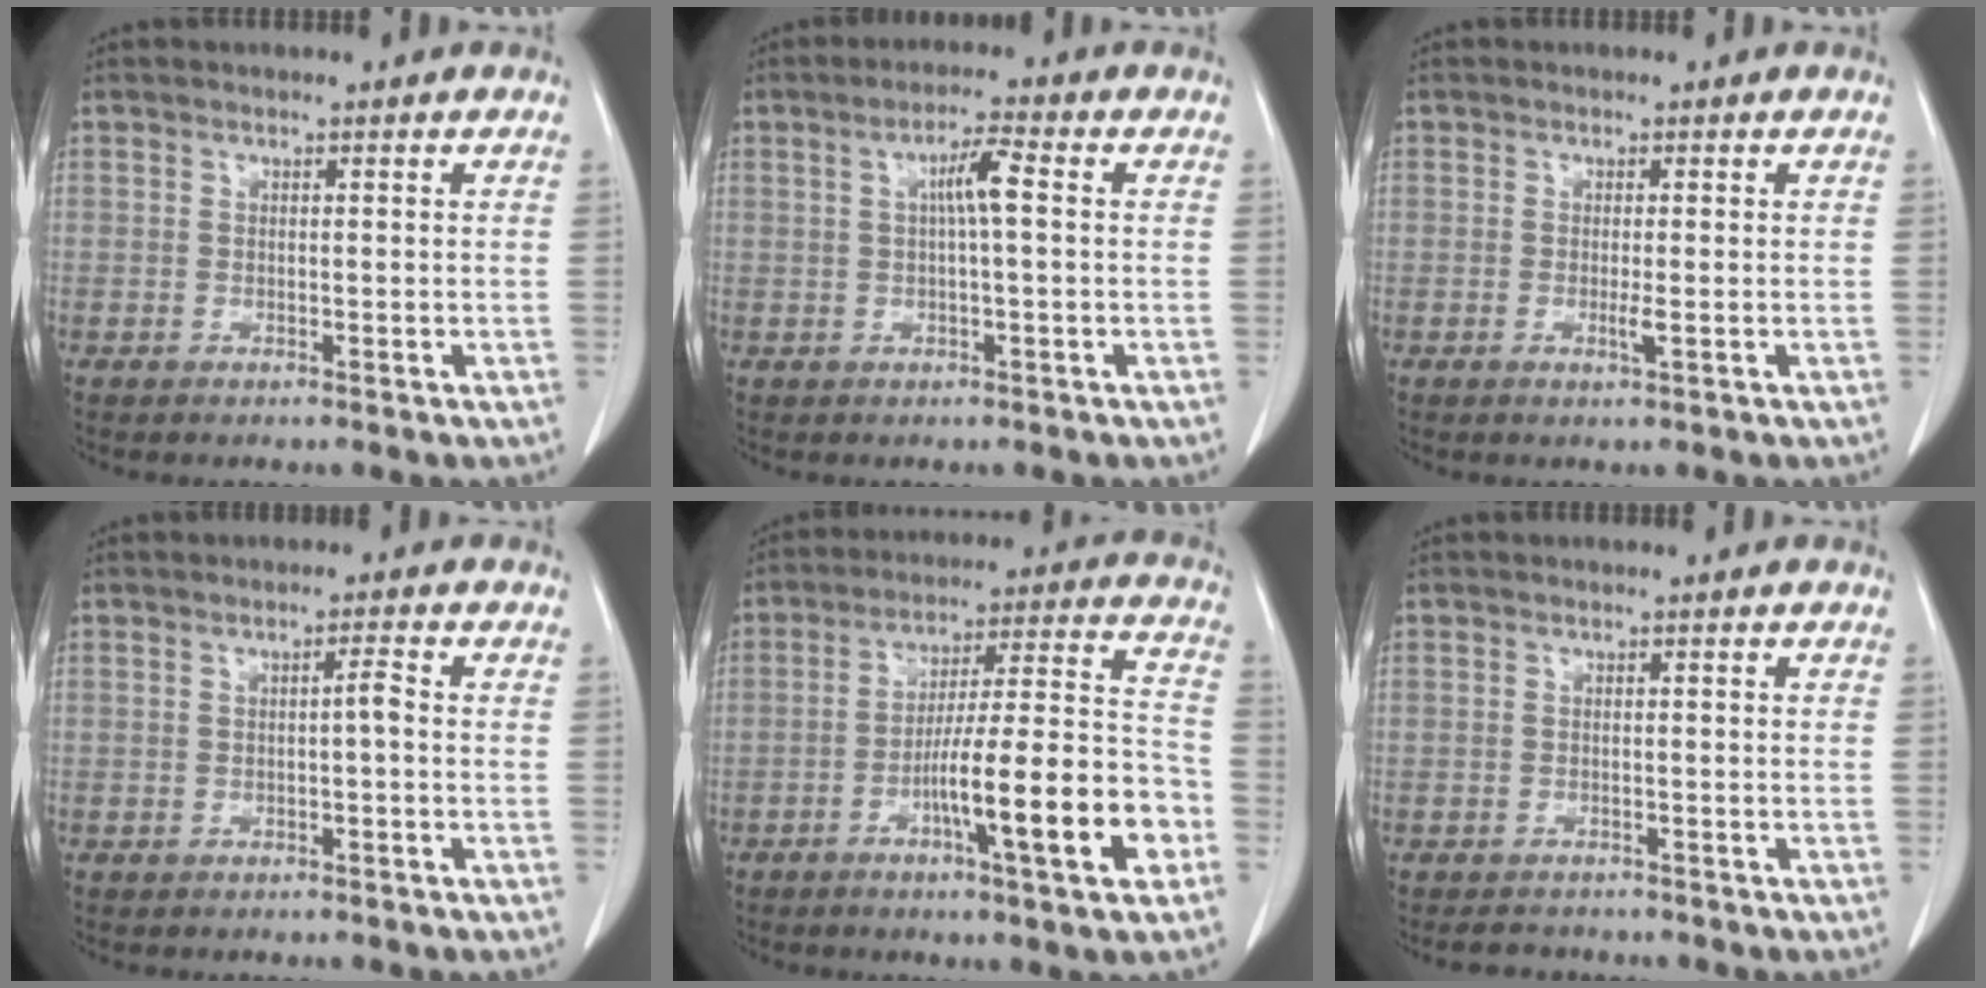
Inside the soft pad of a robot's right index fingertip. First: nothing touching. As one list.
[{"total": 4.3, "force": [0.7, 0.4, 4.2], "torque": [-0.075, 0.011, 0.010]}, {"total": 1.3, "force": [-0.3, 0.0, 1.3], "torque": [-0.023, -0.004, -0.005]}, {"total": 1.5, "force": [-0.3, 0.1, 1.5], "torque": [-0.022, 0.003, -0.005]}, {"total": 16.5, "force": [-6.3, 1.1, 15.2], "torque": [-0.241, 0.009, -0.096]}, {"total": 3.0, "force": [-2.6, 1.3, 0.3], "torque": [-0.008, -0.002, -0.038]}]